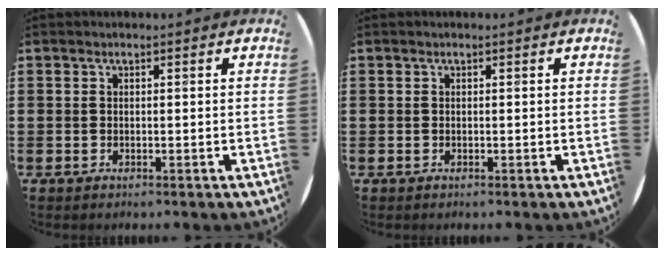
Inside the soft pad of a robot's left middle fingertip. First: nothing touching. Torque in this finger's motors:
{"motor_torque": [0.13, -0.13, 0.00, -0.01]}